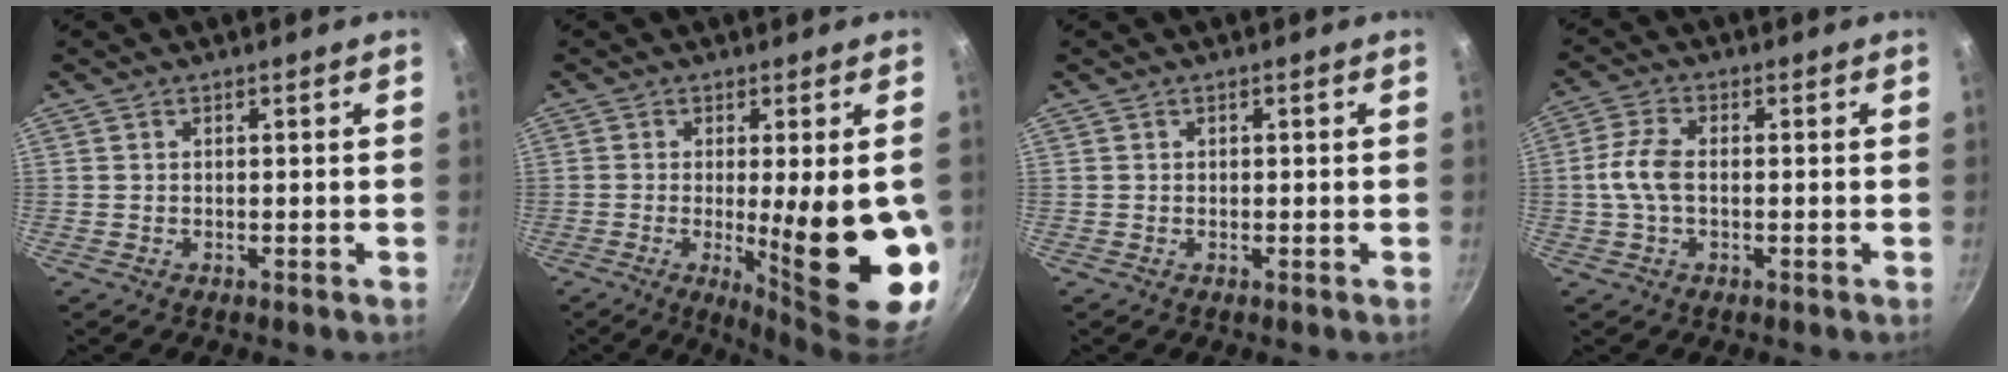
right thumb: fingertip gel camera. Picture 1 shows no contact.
{"total": 18.2, "force": [-2.5, 4.3, 17.5], "torque": [-0.224, -0.024, -0.020]}
{"total": 0.0}
{"total": 6.0, "force": [-0.4, 3.2, 5.0], "torque": [-0.109, 0.017, -0.015]}